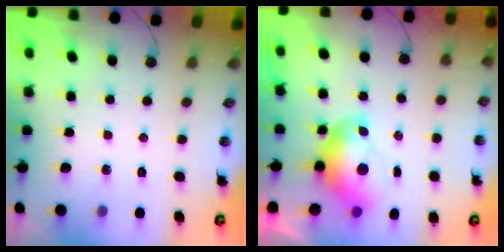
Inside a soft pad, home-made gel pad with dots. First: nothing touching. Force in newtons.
{"total": 1.2, "press": 1.1, "slide": 0.4}